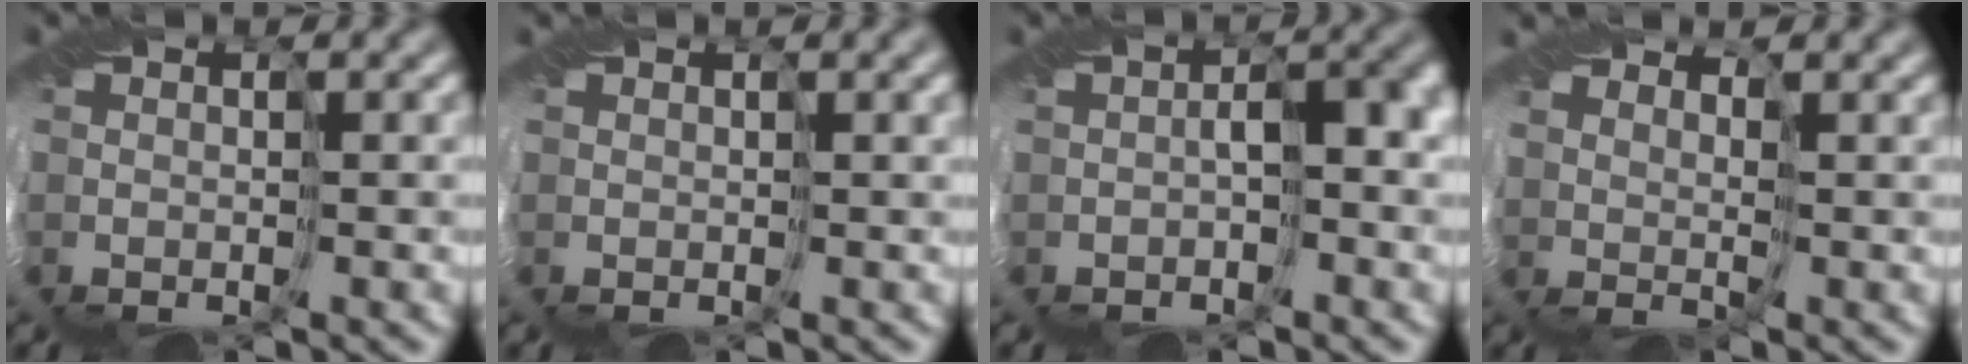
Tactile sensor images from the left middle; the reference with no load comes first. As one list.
[{"total": 1.2, "force": [0.7, 0.0, 1.0], "torque": [-0.014, 0.002, 0.008]}, {"total": 3.6, "force": [-0.5, 1.4, 3.3], "torque": [-0.047, 0.005, -0.011]}, {"total": 2.8, "force": [2.0, 1.0, 1.8], "torque": [-0.042, 0.004, 0.034]}]